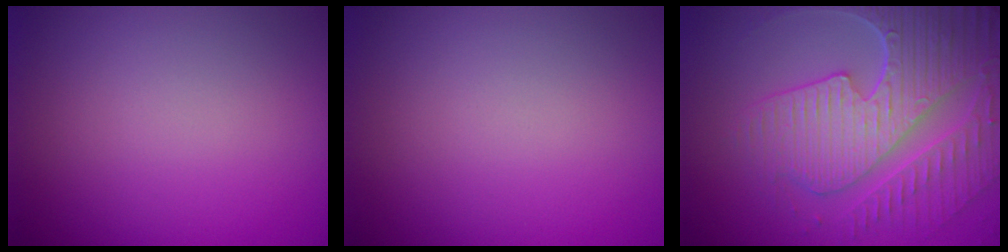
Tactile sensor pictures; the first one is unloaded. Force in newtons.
{"total": 0.0}
{"total": 8.8, "press": 6.4, "slide": 6.1}